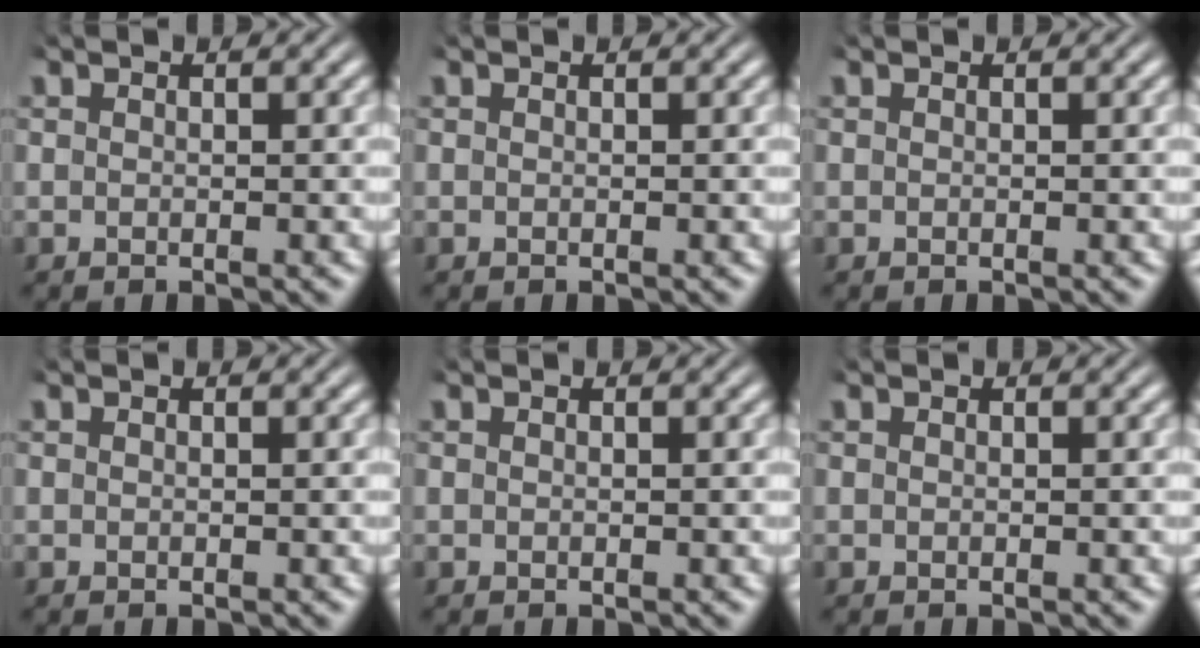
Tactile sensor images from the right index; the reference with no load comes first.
{"total": 0.0}
{"total": 0.0}
{"total": 0.0}
{"total": 0.0}
{"total": 0.0}